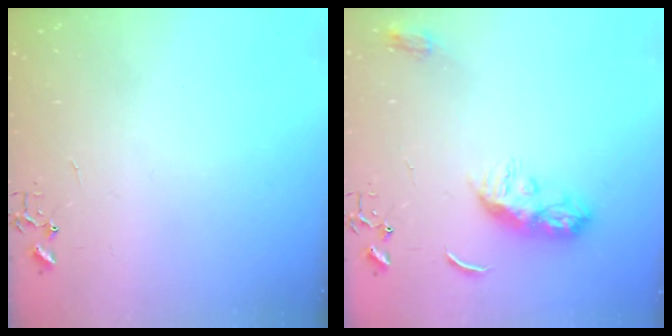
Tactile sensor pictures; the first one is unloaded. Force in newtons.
{"total": 10.4, "press": 10.4, "slide": 0.2}